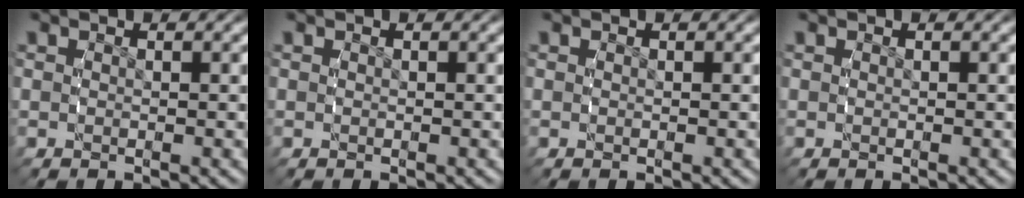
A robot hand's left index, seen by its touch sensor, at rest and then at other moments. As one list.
[{"total": 0.0}, {"total": 0.0}, {"total": 0.0}]